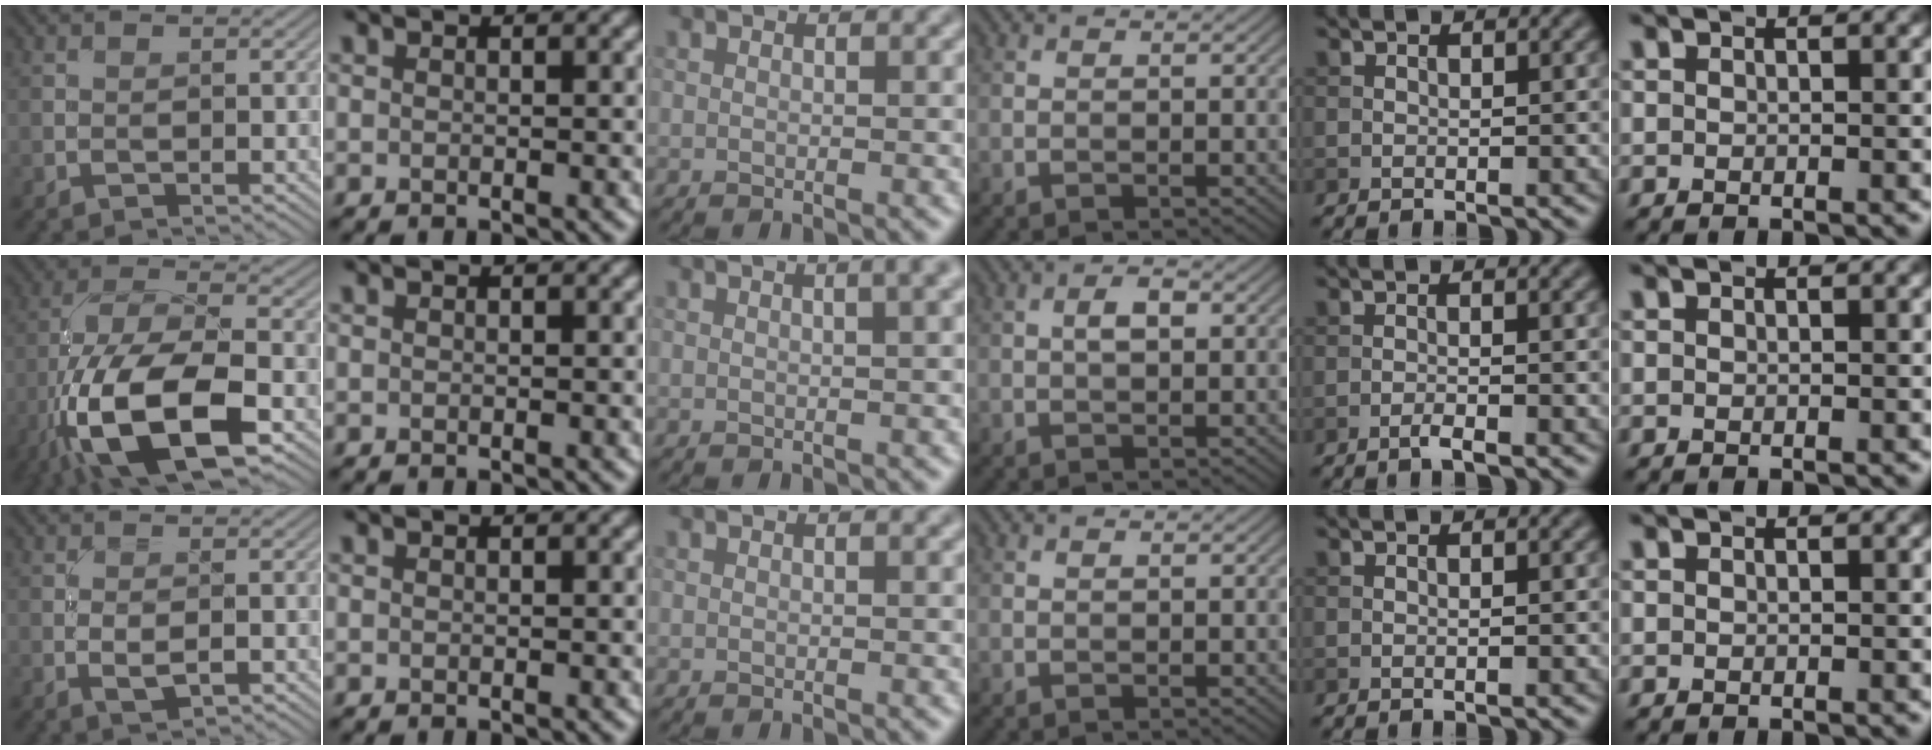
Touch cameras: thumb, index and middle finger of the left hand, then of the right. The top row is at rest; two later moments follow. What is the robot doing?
{"motion": "unscrew", "object": "medicine bottle"}